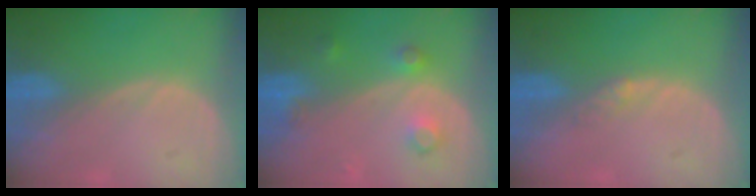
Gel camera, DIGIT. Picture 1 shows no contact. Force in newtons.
{"total": 3.7, "press": 3.4, "slide": 1.5}
{"total": 1.8, "press": 1.6, "slide": 1.0}